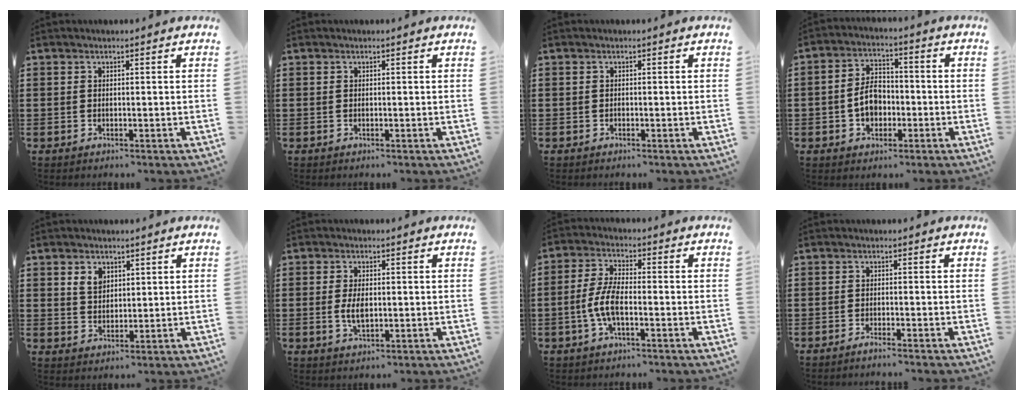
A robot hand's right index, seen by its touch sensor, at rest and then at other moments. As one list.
[{"total": 0.0}, {"total": 0.0}, {"total": 5.5, "force": [-1.3, 3.9, 3.7], "torque": [-0.069, 0.005, -0.027]}, {"total": 3.3, "force": [1.7, 2.4, 1.5], "torque": [-0.037, 0.011, 0.030]}, {"total": 3.7, "force": [-0.2, 1.8, 3.3], "torque": [-0.070, 0.001, -0.006]}, {"total": 6.1, "force": [-1.7, 2.2, 5.4], "torque": [-0.127, -0.006, -0.040]}, {"total": 1.5, "force": [-1.4, -0.3, 0.4], "torque": [-0.006, -0.002, -0.027]}]